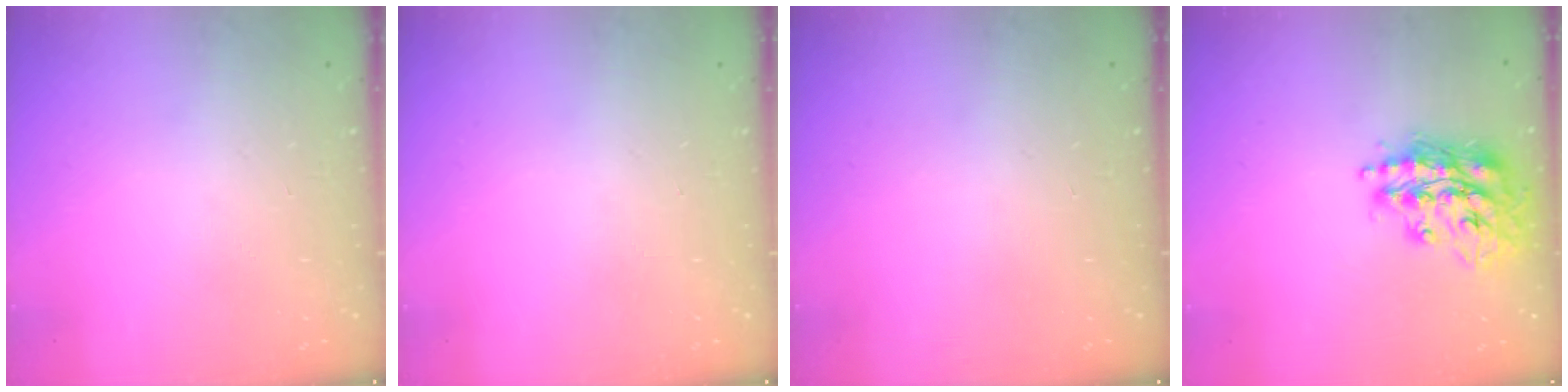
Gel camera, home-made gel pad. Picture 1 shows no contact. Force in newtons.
{"total": 0.0}
{"total": 0.0}
{"total": 17.5, "press": 17.5, "slide": 1.2}